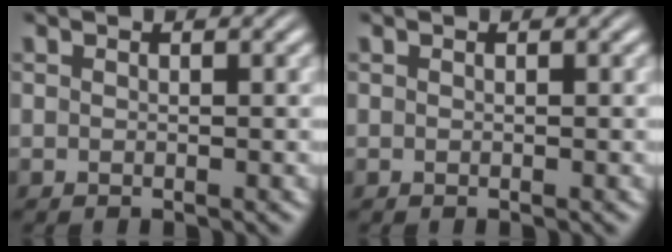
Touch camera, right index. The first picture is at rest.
{"total": 0.0}